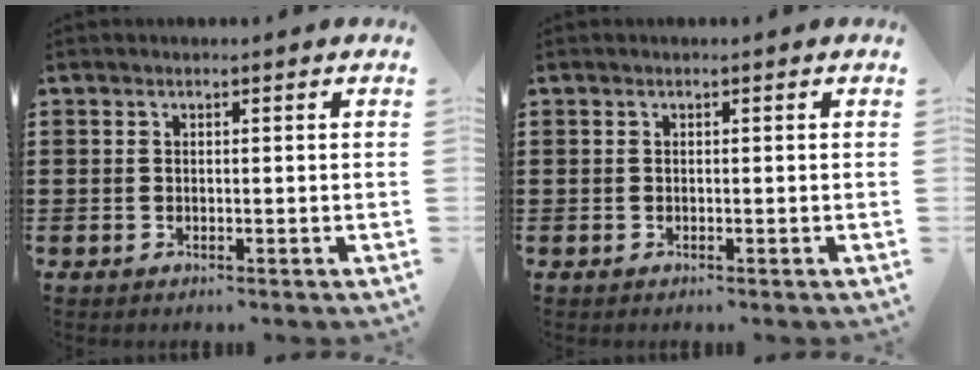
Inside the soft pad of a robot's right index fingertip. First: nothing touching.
{"total": 0.0}